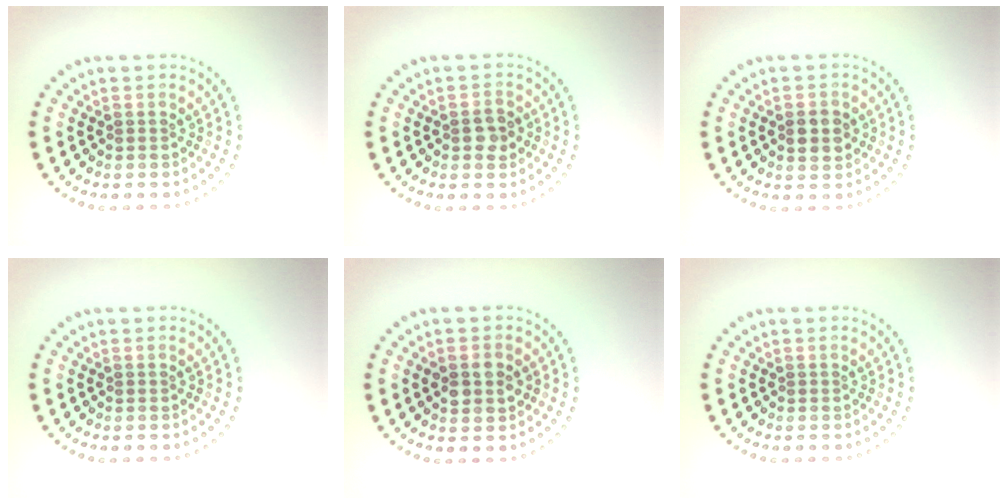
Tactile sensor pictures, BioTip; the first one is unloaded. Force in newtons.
{"total": 1.9, "press": 1.8, "slide": 0.3}
{"total": 2.2, "press": 2.1, "slide": 0.2}
{"total": 0.0}
{"total": 2.9, "press": 2.9, "slide": 0.1}
{"total": 0.0}